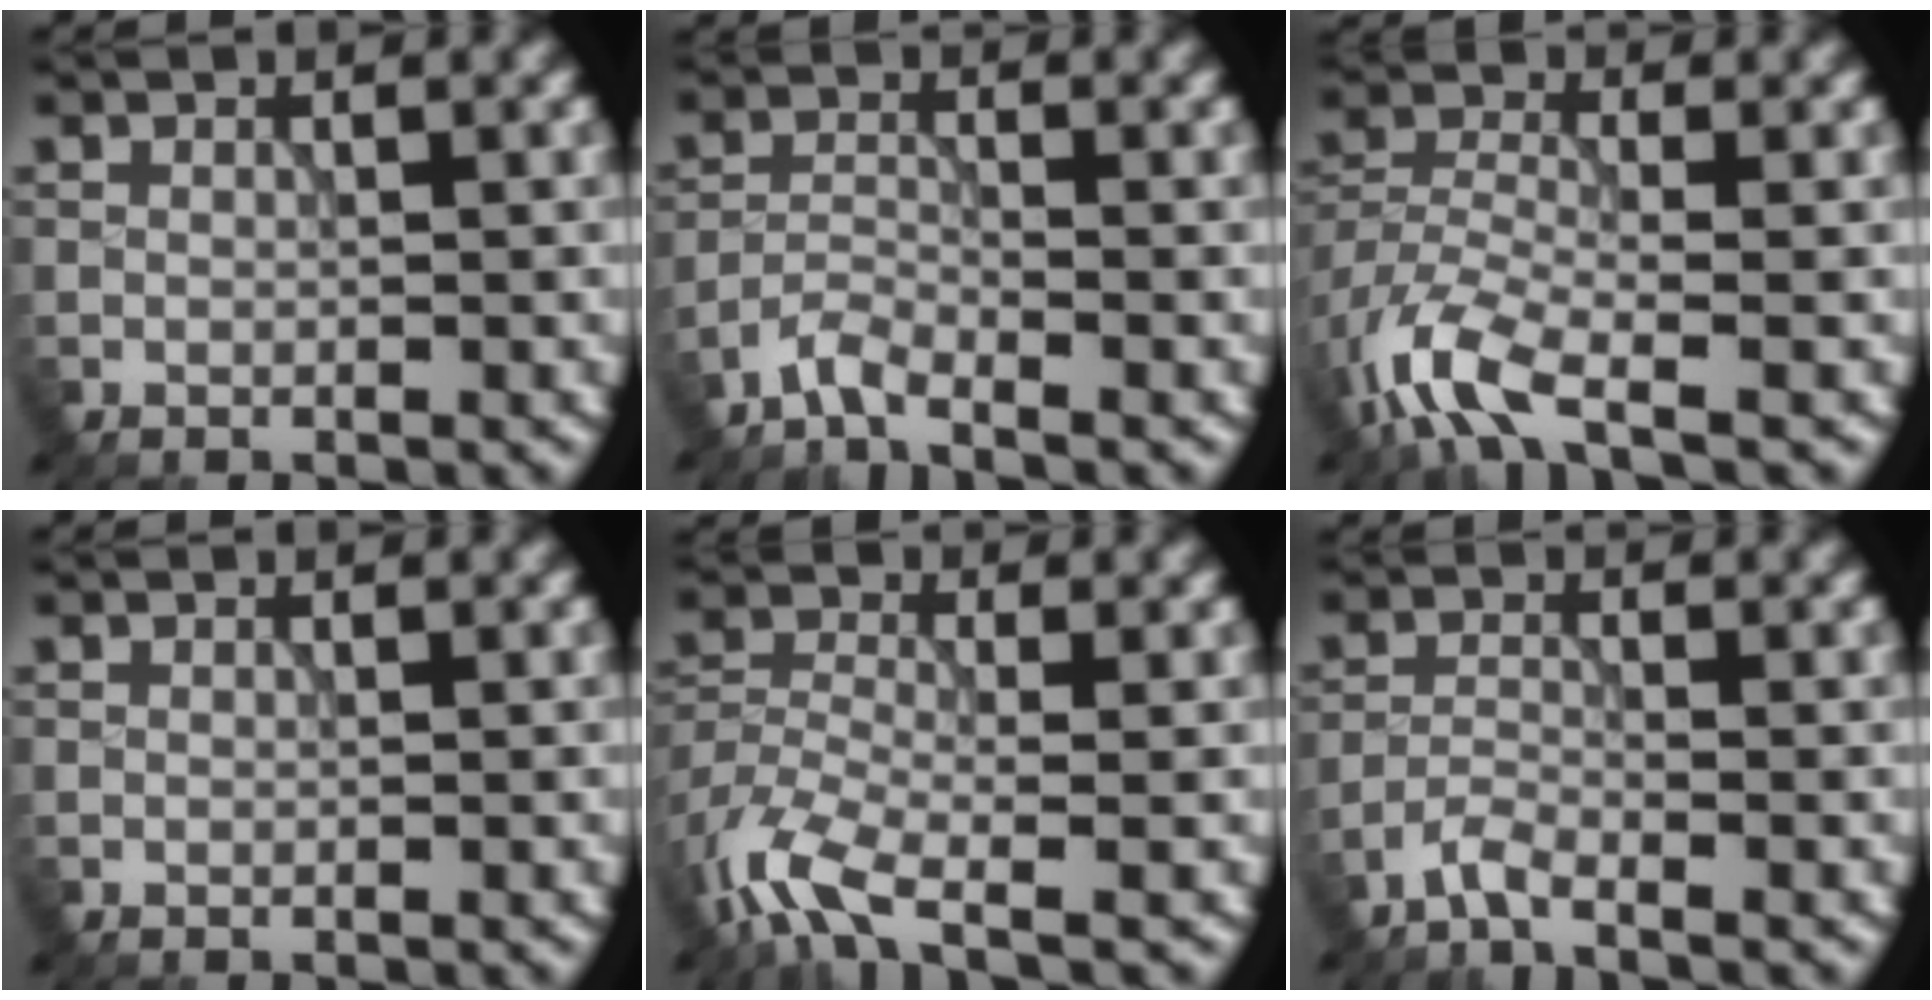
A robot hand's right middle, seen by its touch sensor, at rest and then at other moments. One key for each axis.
{"total": 2.4, "fx": -2.2, "fy": 0.2, "fz": 1.0, "tx": -0.020, "ty": 0.000, "tz": -0.052}
{"total": 6.4, "fx": -4.2, "fy": 2.3, "fz": 4.2, "tx": -0.092, "ty": -0.008, "tz": -0.097}
{"total": 0.0}
{"total": 6.2, "fx": -4.3, "fy": 2.2, "fz": 4.0, "tx": -0.087, "ty": -0.011, "tz": -0.098}
{"total": 2.1, "fx": -1.9, "fy": 0.1, "fz": 1.0, "tx": -0.022, "ty": -0.002, "tz": -0.046}